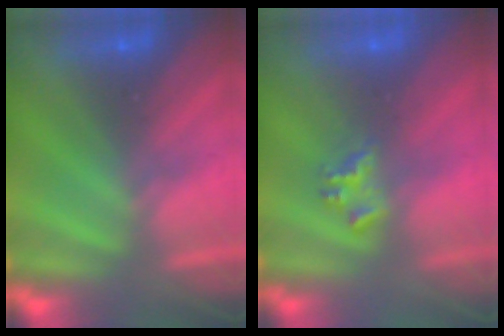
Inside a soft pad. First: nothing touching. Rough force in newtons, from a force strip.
{"total": 2.1}